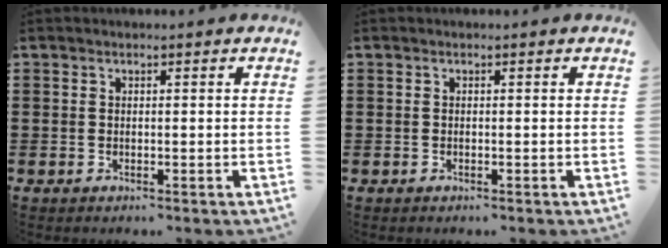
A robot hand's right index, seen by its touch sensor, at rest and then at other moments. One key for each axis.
{"total": 0.0}